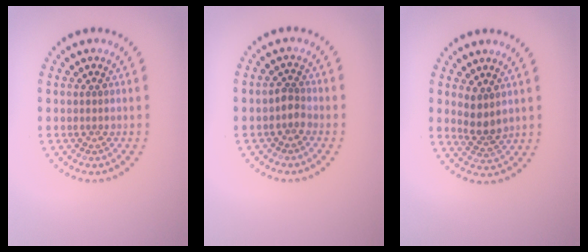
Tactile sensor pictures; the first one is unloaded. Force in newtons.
{"total": 1.4, "press": 1.2, "slide": 0.8}
{"total": 2.3, "press": 1.9, "slide": 1.4}